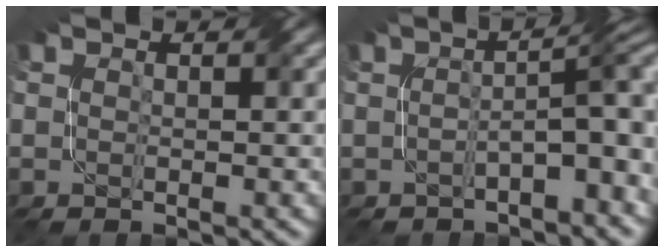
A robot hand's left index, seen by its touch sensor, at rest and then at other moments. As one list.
[{"total": 5.0, "force": [-0.9, 1.2, 4.8], "torque": [-0.065, 0.012, -0.018]}]